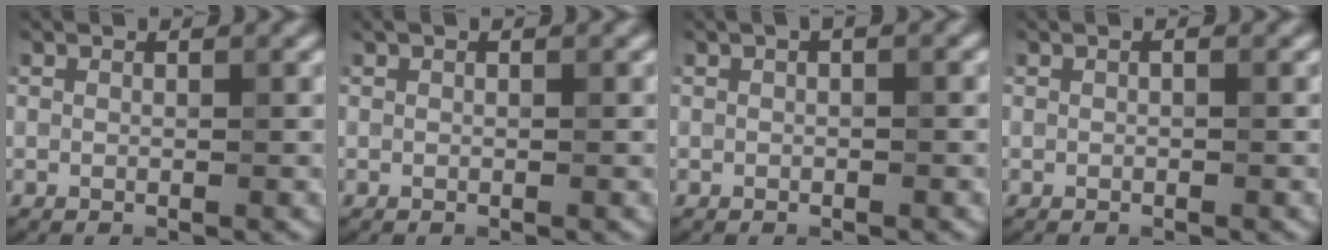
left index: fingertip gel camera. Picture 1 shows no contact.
{"total": 0.0}
{"total": 0.7, "force": [0.1, 0.3, 0.7], "torque": [-0.010, 0.003, 0.003]}
{"total": 0.0}